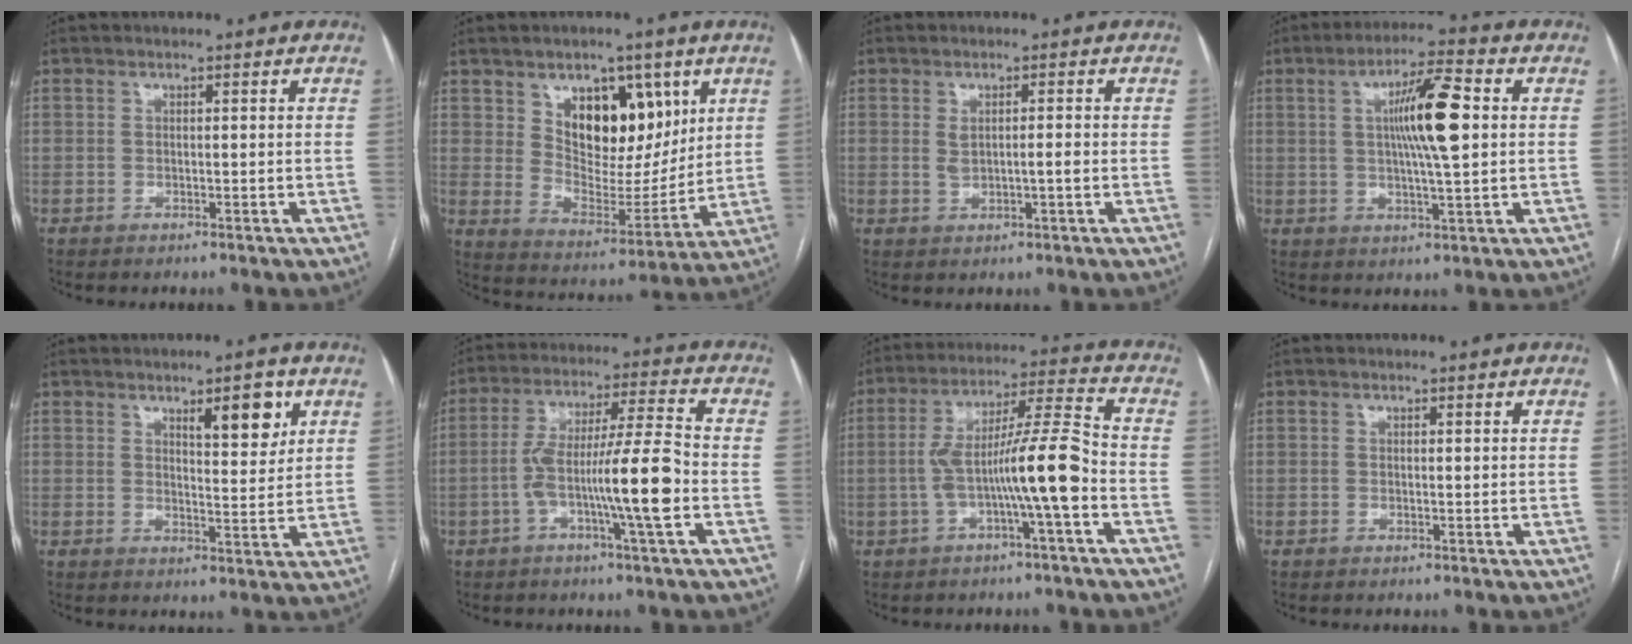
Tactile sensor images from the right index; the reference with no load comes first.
{"total": 12.8, "force": [5.8, 6.9, 9.1], "torque": [-0.137, 0.004, 0.110]}
{"total": 2.9, "force": [0.0, 0.8, 2.8], "torque": [-0.052, 0.002, 0.008]}
{"total": 10.7, "force": [1.8, 1.0, 10.5], "torque": [-0.182, 0.009, 0.030]}
{"total": 6.1, "force": [3.3, 1.5, 4.9], "torque": [-0.071, -0.005, 0.049]}
{"total": 12.4, "force": [-3.2, -0.3, 12.0], "torque": [-0.218, 0.007, -0.061]}
{"total": 11.6, "force": [-2.8, 0.1, 11.3], "torque": [-0.203, 0.024, -0.050]}
{"total": 0.0}